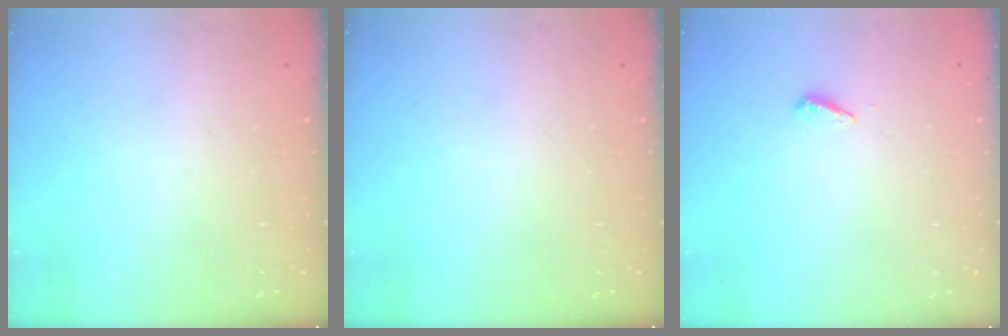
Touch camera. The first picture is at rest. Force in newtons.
{"total": 0.0}
{"total": 2.9, "press": 2.9, "slide": 0.3}